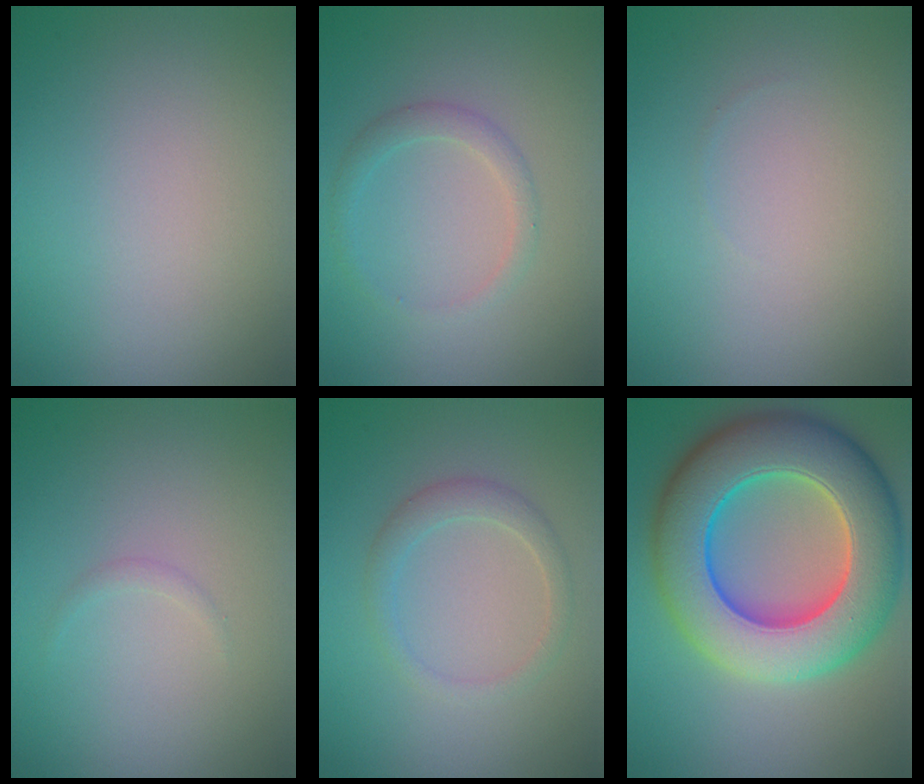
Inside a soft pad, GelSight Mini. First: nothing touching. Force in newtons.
{"total": 1.7, "press": 1.7, "slide": 0.0}
{"total": 0.0}
{"total": 0.5, "press": 0.5, "slide": 0.0}
{"total": 2.0, "press": 2.0, "slide": 0.1}
{"total": 13.3, "press": 13.1, "slide": 2.1}